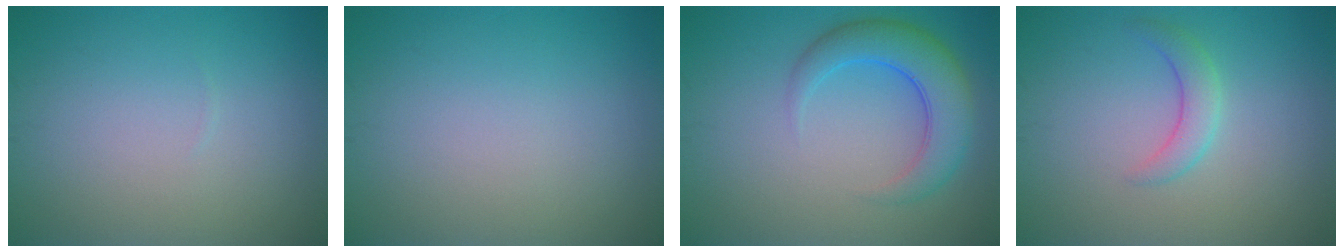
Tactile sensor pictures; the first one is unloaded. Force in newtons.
{"total": 0.0}
{"total": 5.1, "press": 5.1, "slide": 0.2}
{"total": 2.1, "press": 2.1, "slide": 0.1}